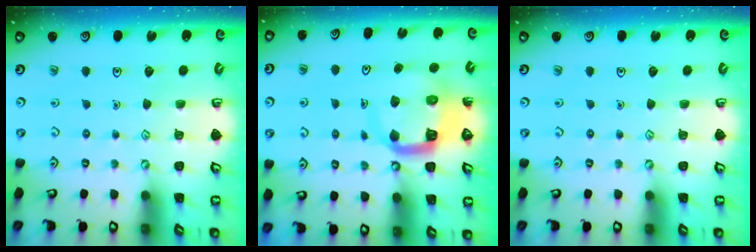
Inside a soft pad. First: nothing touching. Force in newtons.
{"total": 9.2, "press": 9.1, "slide": 1.2}
{"total": 0.0}